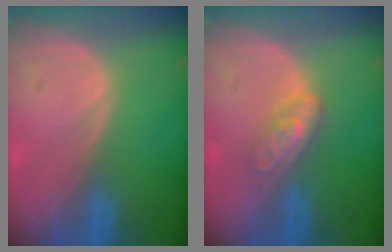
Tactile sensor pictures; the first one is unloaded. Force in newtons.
{"total": 4.4, "press": 4.0, "slide": 2.0}